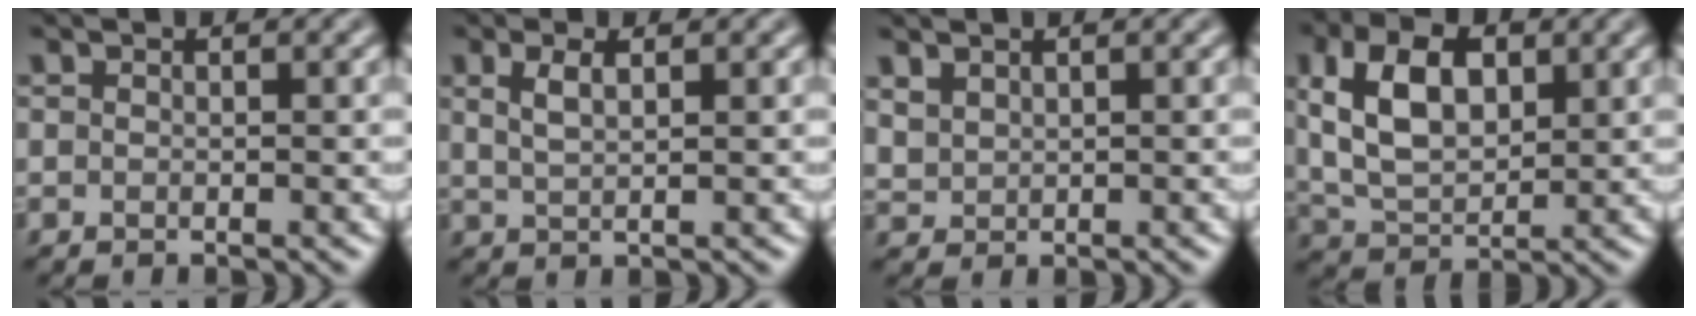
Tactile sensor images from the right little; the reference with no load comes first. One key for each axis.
{"total": 2.2, "fx": 0.9, "fy": 0.7, "fz": 1.9, "tx": -0.035, "ty": 0.002, "tz": 0.017}
{"total": 1.3, "fx": 1.1, "fy": 0.6, "fz": 0.3, "tx": -0.011, "ty": 0.001, "tz": 0.029}
{"total": 8.0, "fx": 2.1, "fy": 4.8, "fz": 6.1, "tx": -0.129, "ty": 0.011, "tz": 0.037}